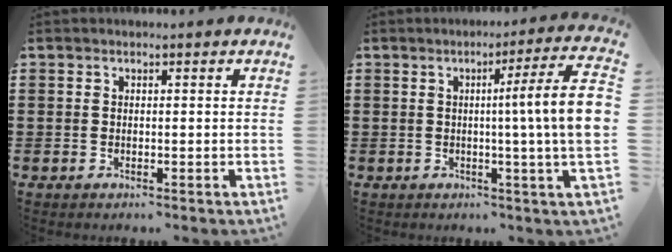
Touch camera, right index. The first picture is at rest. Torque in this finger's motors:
{"motor_torque": [1.29, -0.59, 0.32, 0.19]}